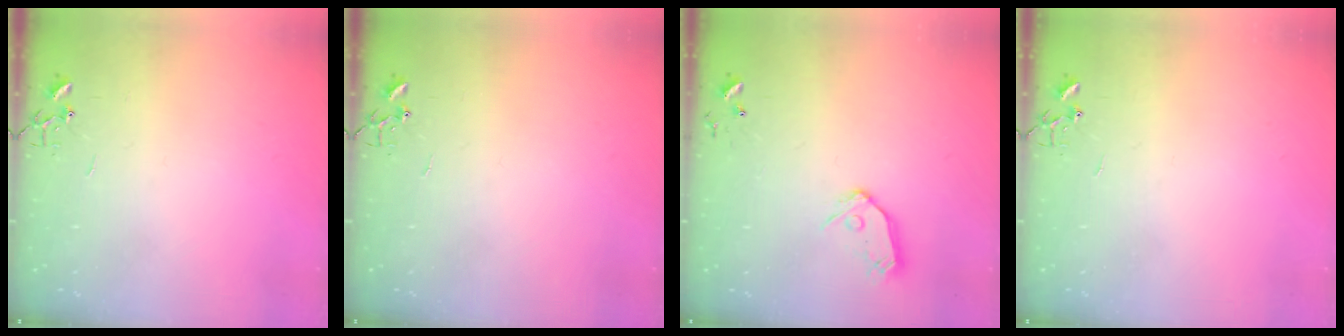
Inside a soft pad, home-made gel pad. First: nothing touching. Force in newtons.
{"total": 0.0}
{"total": 9.2, "press": 9.1, "slide": 0.8}
{"total": 0.0}